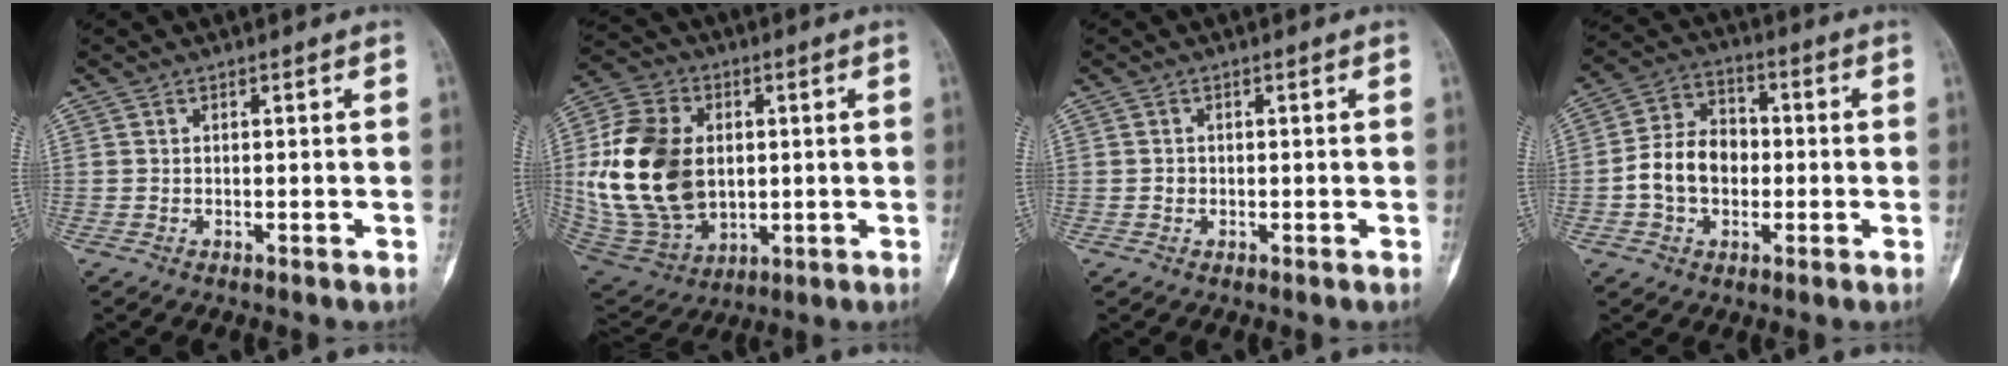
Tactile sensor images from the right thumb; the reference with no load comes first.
{"total": 21.7, "force": [1.4, 15.3, 15.3], "torque": [-0.293, -0.006, 0.043]}
{"total": 0.8, "force": [-0.2, 0.7, 0.1], "torque": [0.006, 0.004, -0.004]}
{"total": 10.6, "force": [-1.3, 8.1, 6.8], "torque": [-0.099, 0.032, -0.032]}